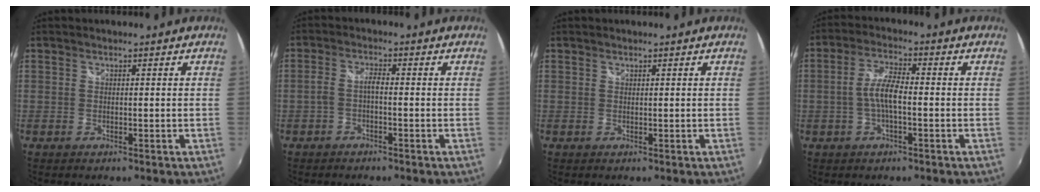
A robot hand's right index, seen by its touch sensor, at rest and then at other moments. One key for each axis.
{"total": 2.4, "fx": -1.1, "fy": 0.6, "fz": 2.1, "tx": -0.049, "ty": 0.007, "tz": -0.022}
{"total": 0.0}
{"total": 5.5, "fx": -1.1, "fy": 1.4, "fz": 5.2, "tx": -0.108, "ty": 0.010, "tz": -0.021}